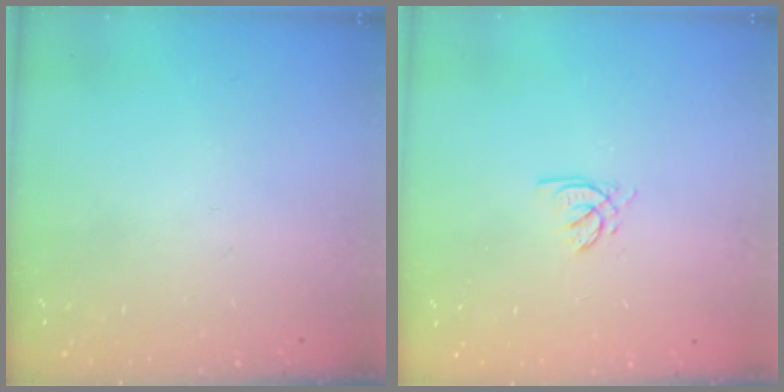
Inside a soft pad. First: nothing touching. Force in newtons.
{"total": 1.5, "press": 1.5, "slide": 0.2}